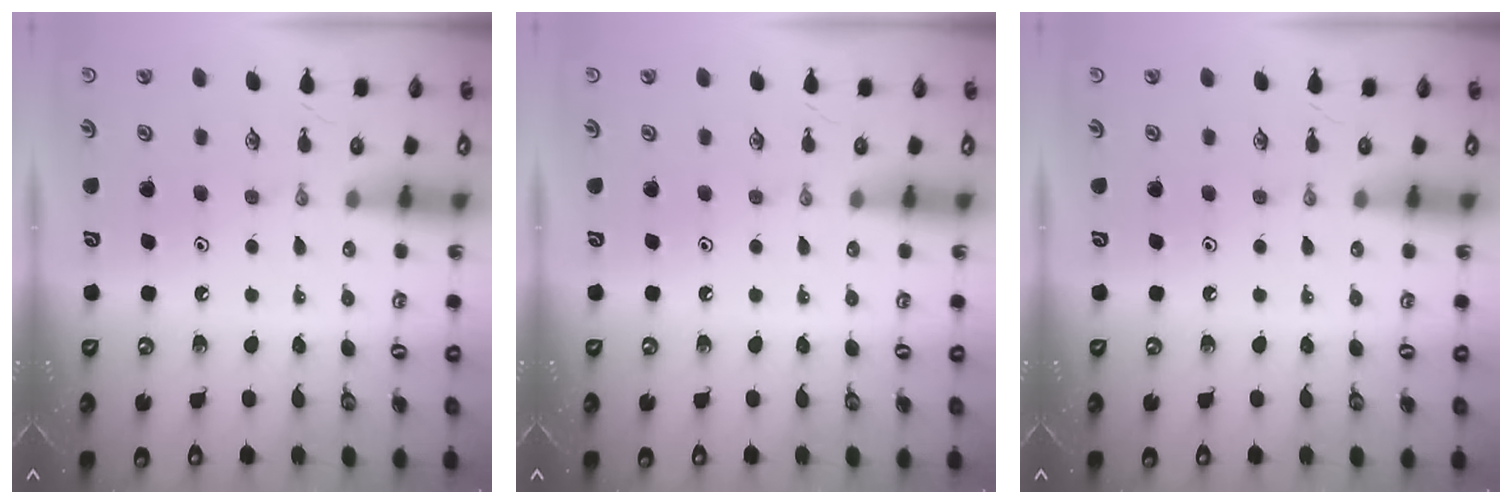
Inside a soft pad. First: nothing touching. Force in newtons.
{"total": 0.0}
{"total": 0.0}